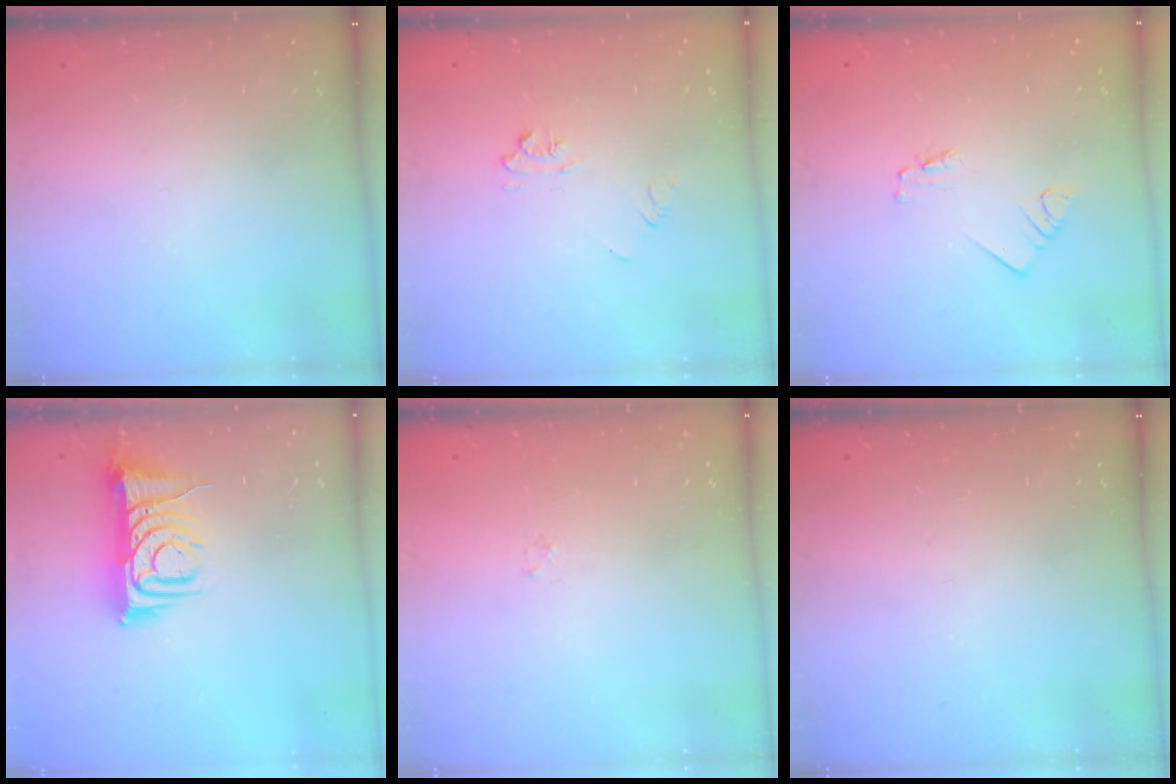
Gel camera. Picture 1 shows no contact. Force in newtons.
{"total": 5.0, "press": 4.9, "slide": 0.6}
{"total": 1.6, "press": 1.6, "slide": 0.1}
{"total": 9.4, "press": 9.4, "slide": 1.1}
{"total": 0.8, "press": 0.8, "slide": 0.2}
{"total": 0.0}